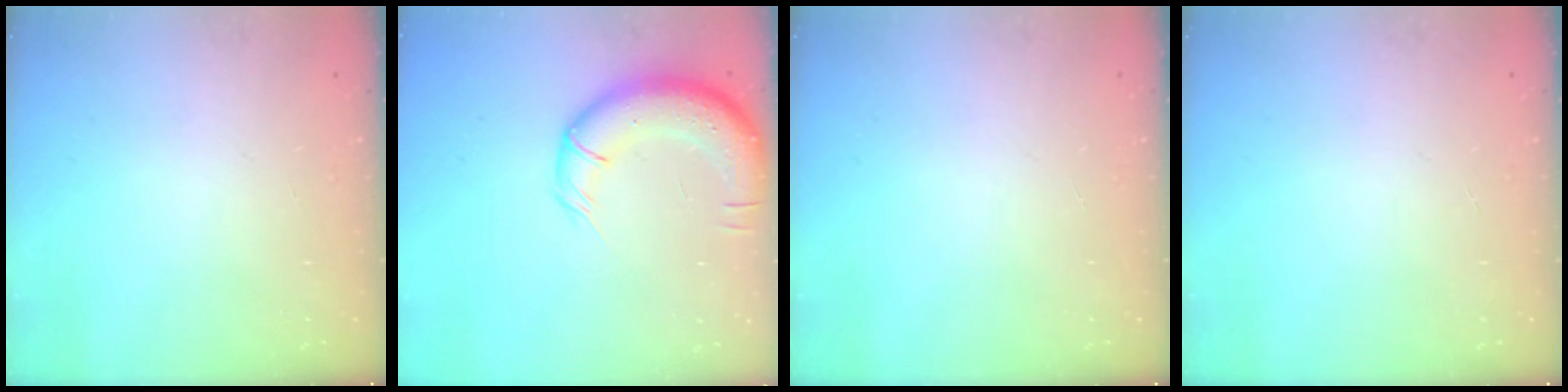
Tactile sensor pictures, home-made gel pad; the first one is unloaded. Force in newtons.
{"total": 13.3, "press": 12.8, "slide": 3.4}
{"total": 0.0}
{"total": 0.0}